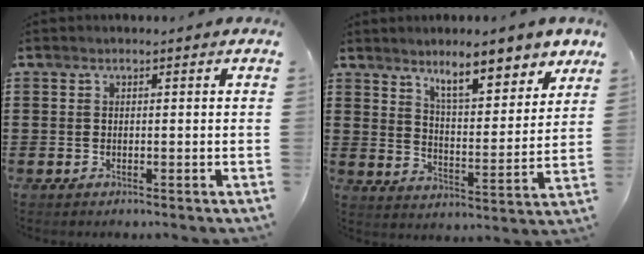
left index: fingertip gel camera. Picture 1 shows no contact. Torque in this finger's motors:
{"motor_torque": [1.08, -1.06, 0.51, 0.12]}